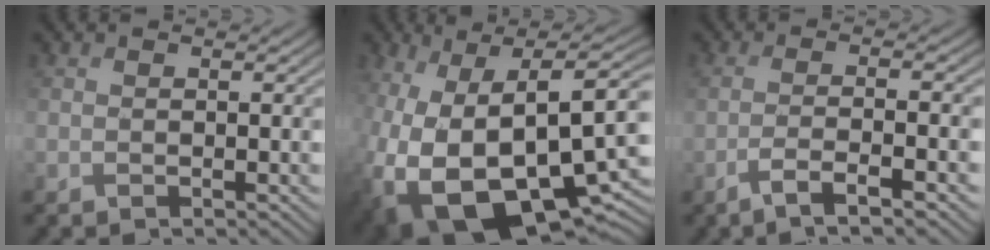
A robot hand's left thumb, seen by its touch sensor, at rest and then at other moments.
{"total": 18.8, "force": [-3.4, 11.8, 14.3], "torque": [-0.271, -0.062, -0.012]}
{"total": 5.3, "force": [-2.9, 0.8, 4.3], "torque": [-0.063, 0.012, -0.068]}